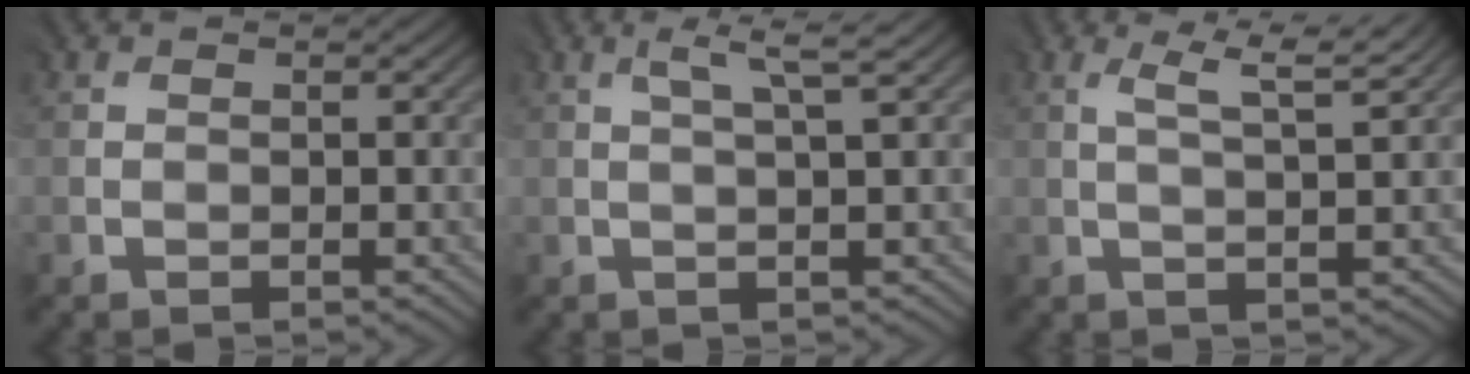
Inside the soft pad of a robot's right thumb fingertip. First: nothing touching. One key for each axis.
{"total": 2.7, "fx": 1.1, "fy": -0.4, "fz": 2.5, "tx": -0.042, "ty": 0.009, "tz": 0.022}
{"total": 4.0, "fx": 1.9, "fy": 0.0, "fz": 3.5, "tx": -0.062, "ty": 0.007, "tz": 0.041}